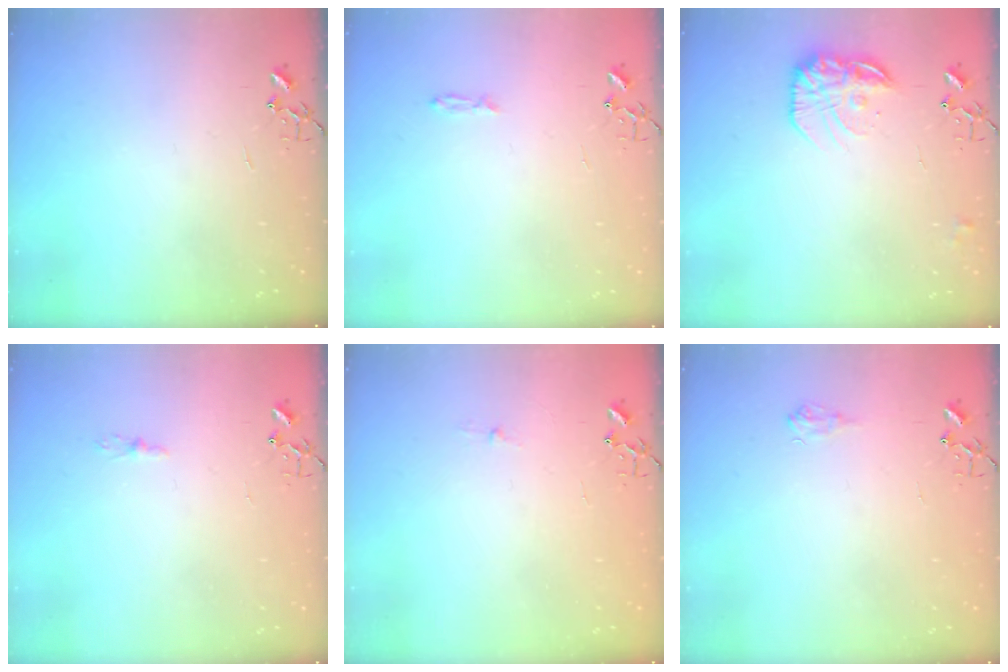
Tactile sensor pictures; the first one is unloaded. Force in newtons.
{"total": 3.6, "press": 3.6, "slide": 0.4}
{"total": 15.5, "press": 15.5, "slide": 1.0}
{"total": 4.0, "press": 4.0, "slide": 0.4}
{"total": 2.6, "press": 2.5, "slide": 0.4}
{"total": 6.2, "press": 6.1, "slide": 0.8}